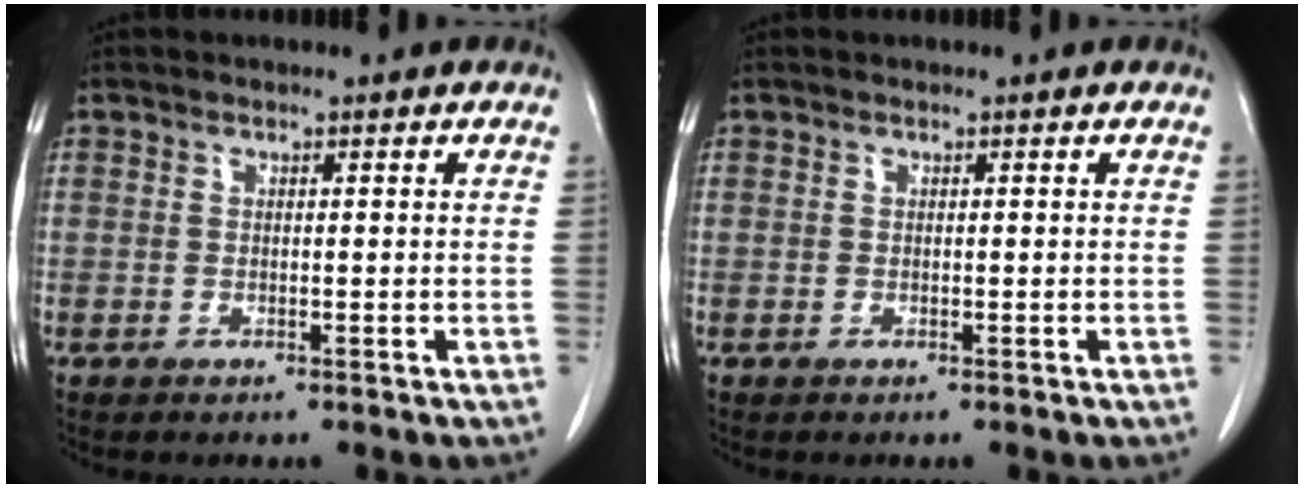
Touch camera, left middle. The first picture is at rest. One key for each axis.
{"total": 0.0}